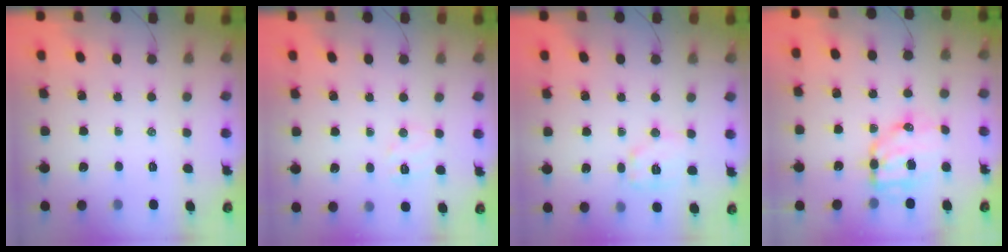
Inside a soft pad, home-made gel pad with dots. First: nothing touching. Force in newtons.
{"total": 5.7, "press": 5.5, "slide": 1.3}
{"total": 8.4, "press": 8.4, "slide": 0.7}
{"total": 9.3, "press": 9.1, "slide": 2.0}